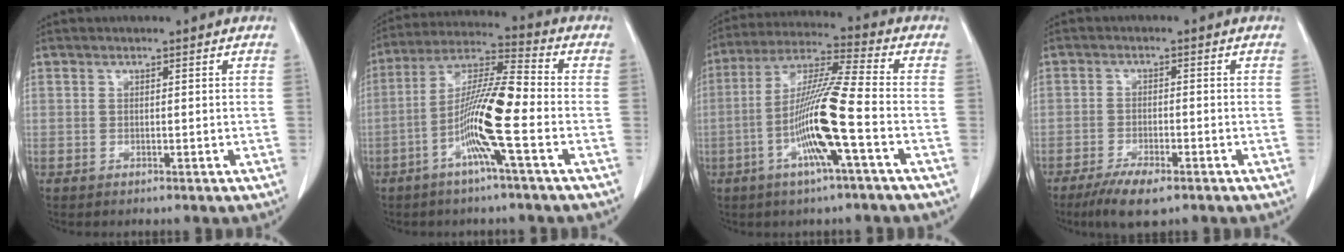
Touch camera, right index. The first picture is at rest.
{"total": 12.0, "force": [-3.9, -0.2, 11.3], "torque": [-0.220, 0.005, -0.083]}
{"total": 13.0, "force": [-4.0, -0.5, 12.3], "torque": [-0.244, -0.001, -0.083]}
{"total": 5.9, "force": [-4.0, 1.4, 4.1], "torque": [-0.073, -0.011, -0.066]}